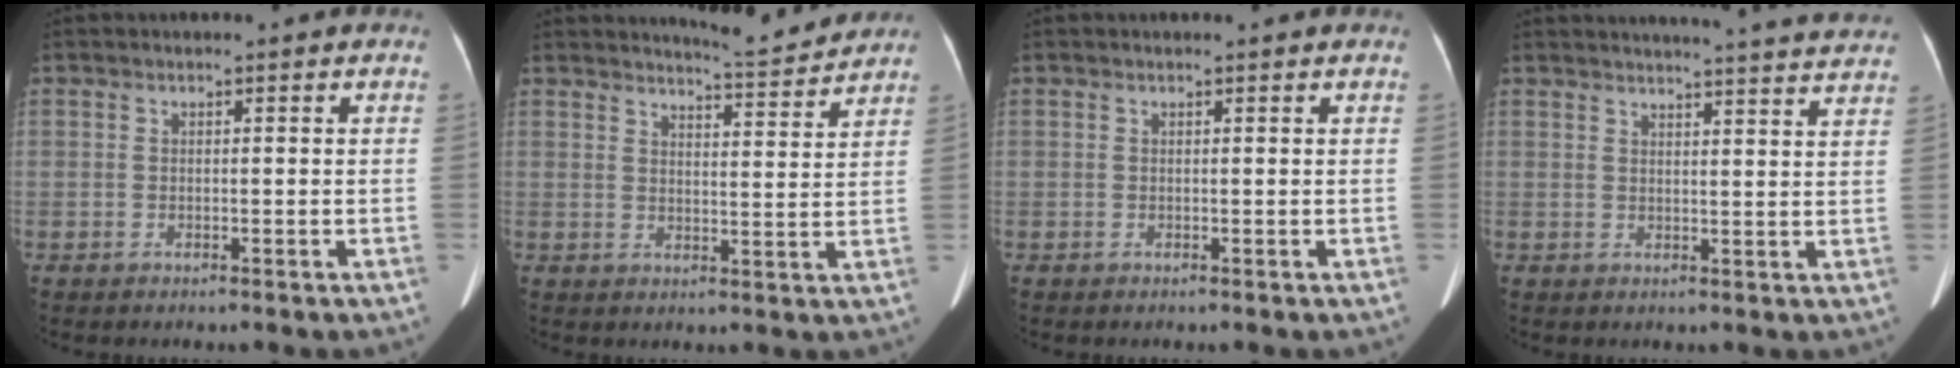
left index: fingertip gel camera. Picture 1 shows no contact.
{"total": 6.9, "force": [6.9, -0.1, 0.8], "torque": [-0.022, -0.012, 0.092]}
{"total": 1.0, "force": [0.9, 0.0, 0.3], "torque": [-0.012, 0.006, 0.012]}
{"total": 20.6, "force": [19.7, 0.6, 5.8], "torque": [-0.075, -0.033, 0.228]}